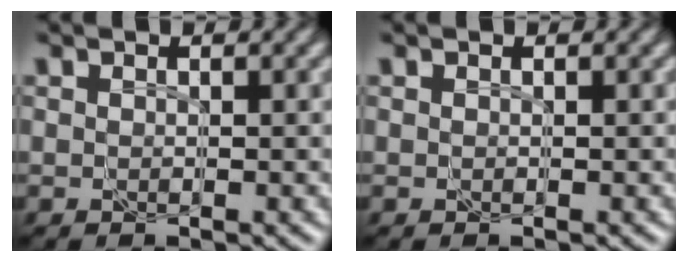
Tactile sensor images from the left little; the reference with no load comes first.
{"total": 0.0}